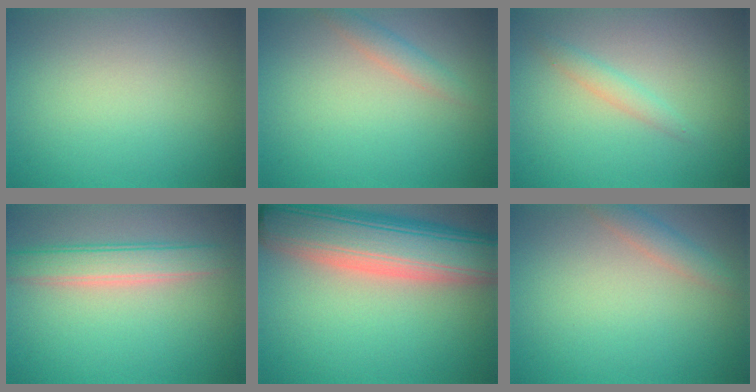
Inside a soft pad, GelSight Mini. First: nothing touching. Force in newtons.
{"total": 1.5, "press": 1.4, "slide": 0.0}
{"total": 1.4, "press": 1.4, "slide": 0.1}
{"total": 3.4, "press": 3.4, "slide": 0.1}
{"total": 10.5, "press": 10.4, "slide": 0.8}
{"total": 1.8, "press": 1.8, "slide": 0.1}